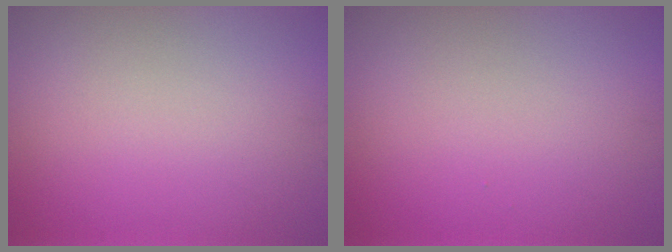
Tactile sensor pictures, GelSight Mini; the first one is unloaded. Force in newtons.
{"total": 0.0}